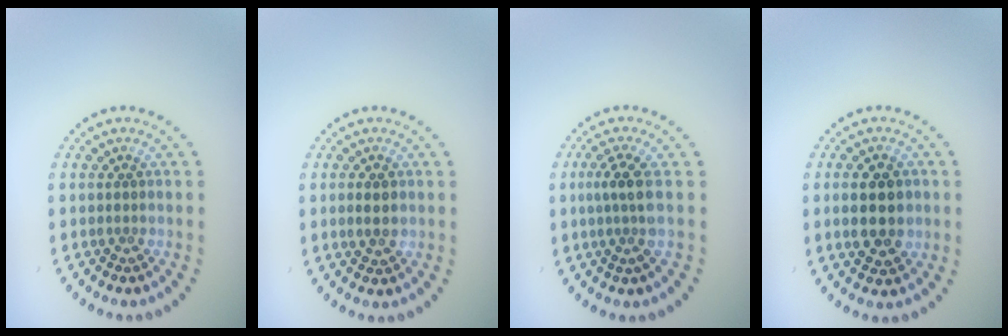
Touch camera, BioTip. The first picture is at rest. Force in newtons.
{"total": 1.3, "press": 1.3, "slide": 0.3}
{"total": 2.7, "press": 2.0, "slide": 1.8}
{"total": 4.4, "press": 4.4, "slide": 0.1}